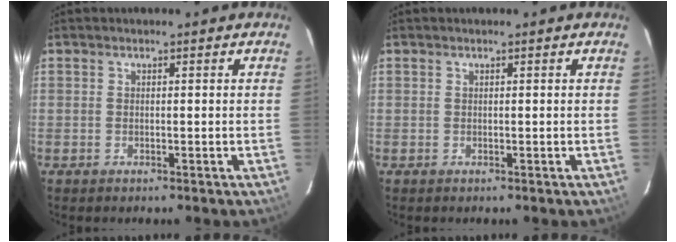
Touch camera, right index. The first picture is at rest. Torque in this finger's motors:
{"motor_torque": [-0.09, -0.04, 0.03, 0.01]}